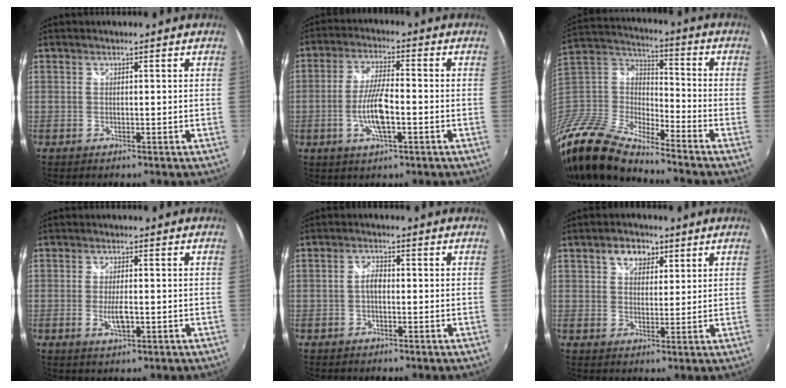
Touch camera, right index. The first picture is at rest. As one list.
[{"total": 8.0, "force": [-2.3, 1.6, 7.5], "torque": [-0.150, -0.002, -0.046]}, {"total": 17.7, "force": [-13.5, 5.9, 9.8], "torque": [-0.228, -0.021, -0.279]}, {"total": 3.7, "force": [-0.9, 1.2, 3.4], "torque": [-0.066, -0.007, -0.015]}, {"total": 2.1, "force": [-0.5, 1.1, 1.7], "torque": [-0.034, 0.007, -0.011]}, {"total": 5.4, "force": [2.8, 3.8, 2.7], "torque": [-0.039, 0.017, 0.047]}]